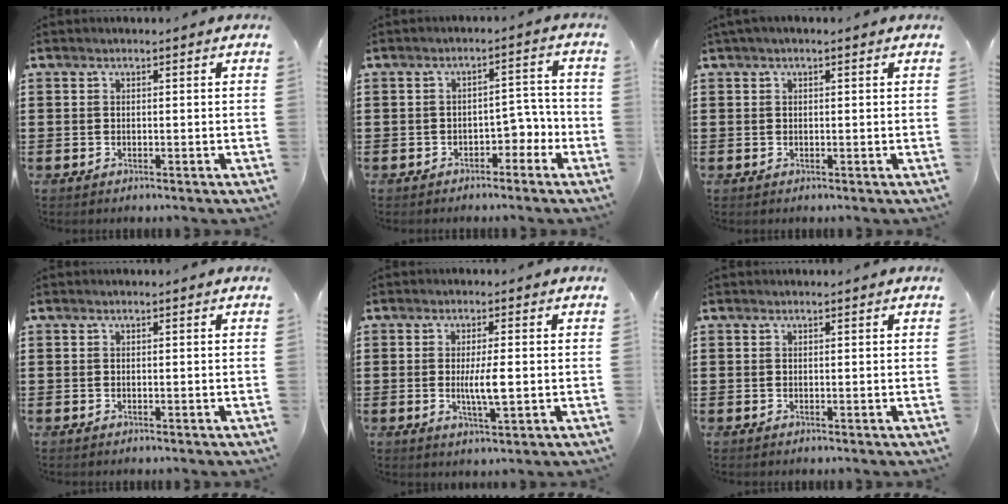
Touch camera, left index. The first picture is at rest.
{"total": 4.0, "force": [-2.6, 2.1, 2.2], "torque": [-0.041, 0.011, -0.053]}
{"total": 0.7, "force": [0.2, 0.4, 0.5], "torque": [-0.011, 0.004, 0.004]}
{"total": 0.0}
{"total": 4.8, "force": [-0.2, 0.8, 4.8], "torque": [-0.098, -0.008, -0.009]}
{"total": 0.0}